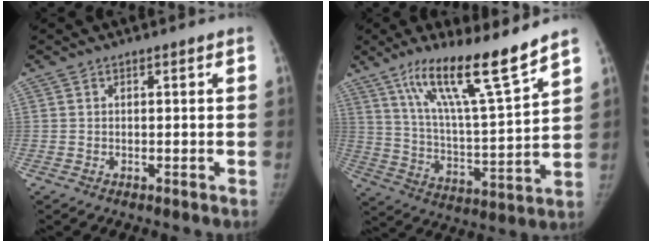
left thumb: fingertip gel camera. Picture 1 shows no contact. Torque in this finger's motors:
{"motor_torque": [0.19, 0.13, 1.53, -1.25, 0.13]}